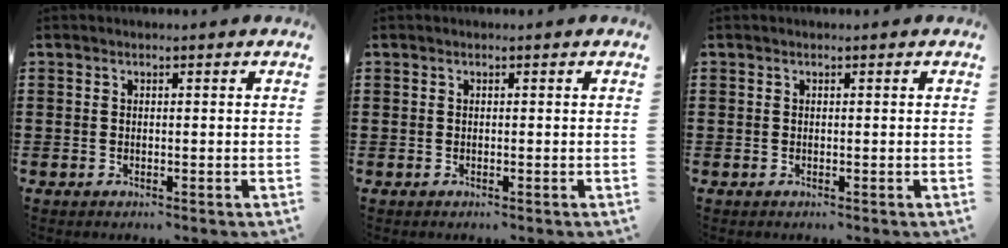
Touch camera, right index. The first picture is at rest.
{"total": 0.0}
{"total": 0.0}